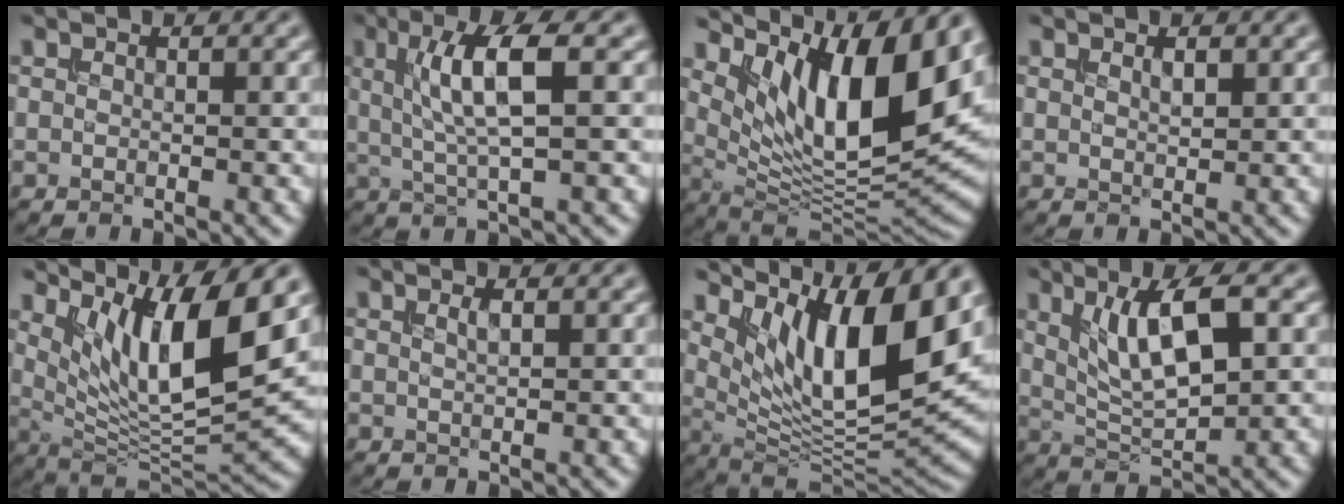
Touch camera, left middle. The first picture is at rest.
{"total": 5.6, "force": [1.1, 1.2, 5.4], "torque": [-0.104, 0.006, 0.023]}
{"total": 12.7, "force": [5.7, 4.6, 10.4], "torque": [-0.166, -0.010, 0.110]}
{"total": 0.9, "force": [0.6, 0.2, 0.7], "torque": [-0.014, -0.001, 0.009]}
{"total": 10.6, "force": [4.5, 2.7, 9.2], "torque": [-0.149, -0.010, 0.088]}
{"total": 0.8, "force": [0.3, 0.2, 0.7], "torque": [-0.011, 0.002, 0.004]}
{"total": 11.7, "force": [5.3, 3.6, 9.8], "torque": [-0.158, -0.015, 0.105]}
{"total": 6.5, "force": [2.0, 2.0, 5.9], "torque": [-0.106, -0.002, 0.039]}